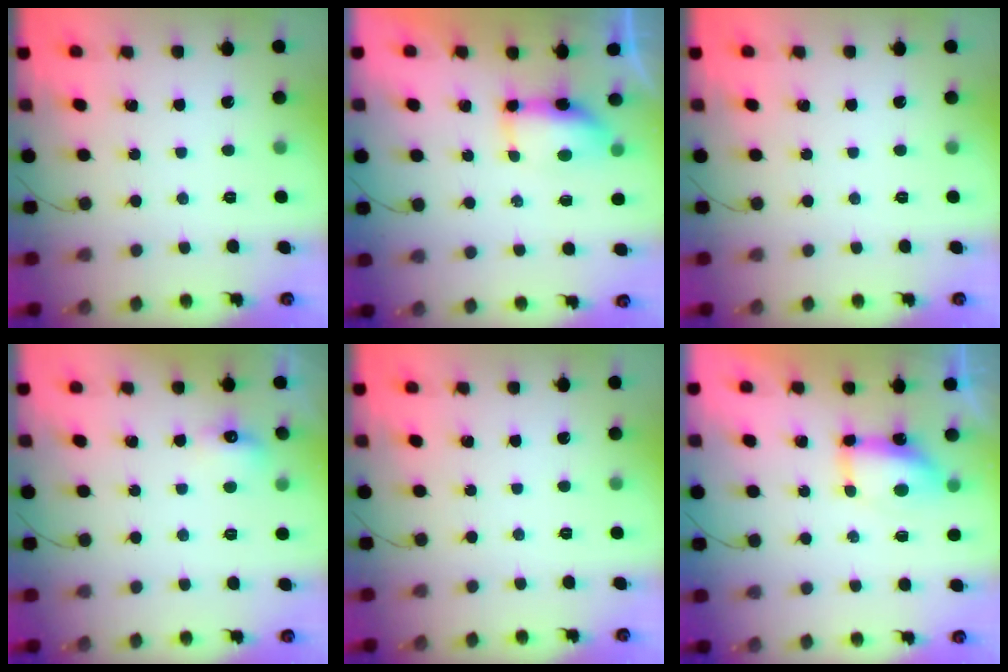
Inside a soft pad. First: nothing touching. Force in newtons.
{"total": 6.7, "press": 6.7, "slide": 0.6}
{"total": 0.0}
{"total": 5.3, "press": 5.1, "slide": 1.5}
{"total": 0.0}
{"total": 7.5, "press": 7.5, "slide": 0.5}